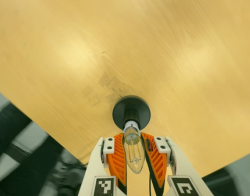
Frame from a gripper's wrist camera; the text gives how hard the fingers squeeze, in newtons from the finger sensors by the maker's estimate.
{"total": 21.6, "left": 21.0, "right": 22.1}